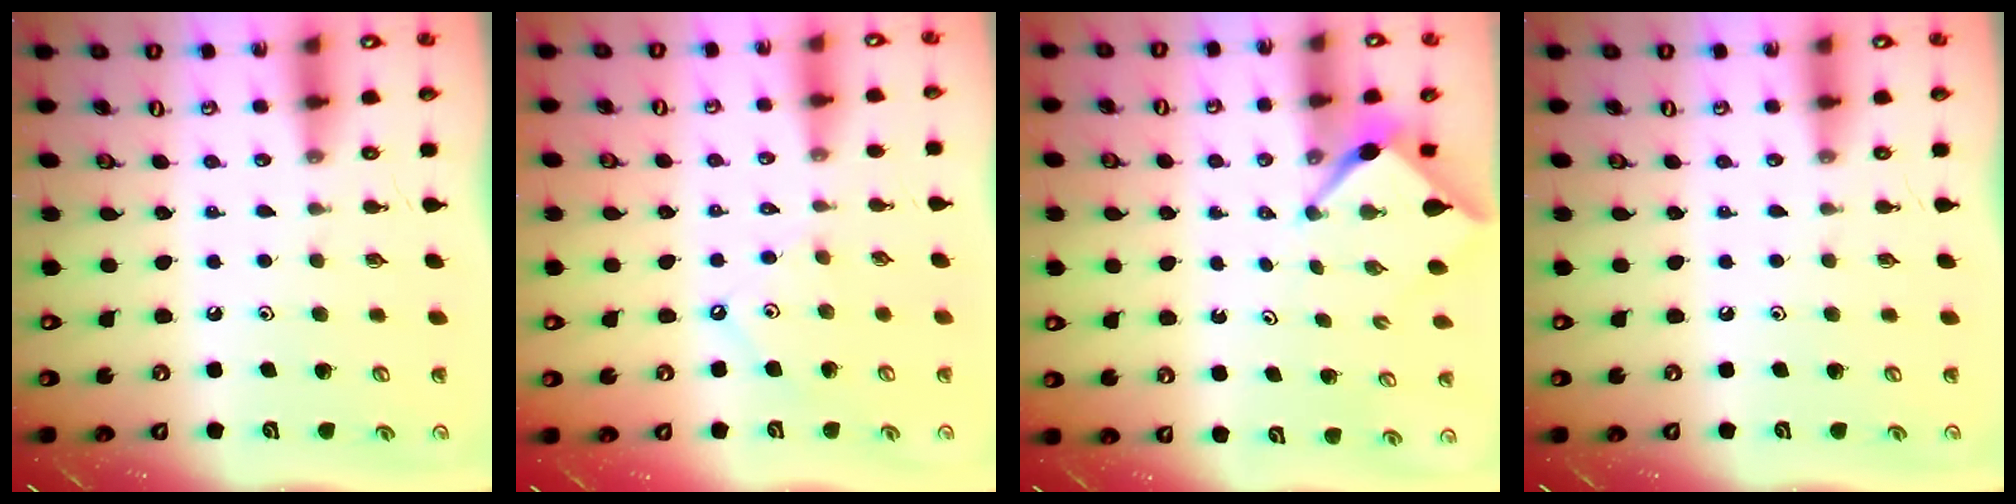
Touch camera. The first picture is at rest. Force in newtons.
{"total": 2.5, "press": 2.5, "slide": 0.4}
{"total": 2.4, "press": 2.4, "slide": 0.2}
{"total": 0.0}